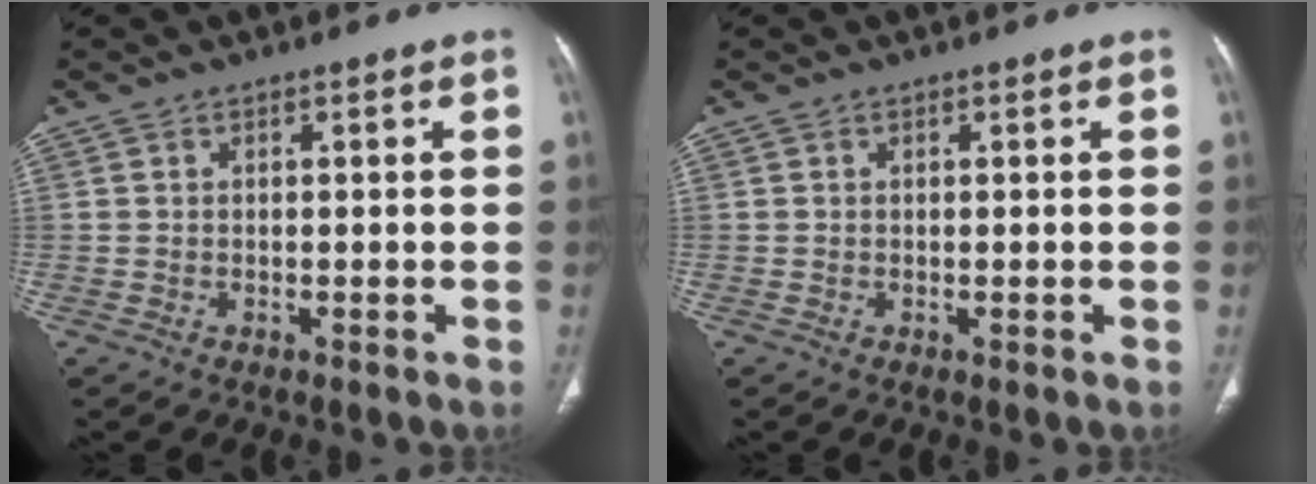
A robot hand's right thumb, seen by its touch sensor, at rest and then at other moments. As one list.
[{"total": 0.0}]